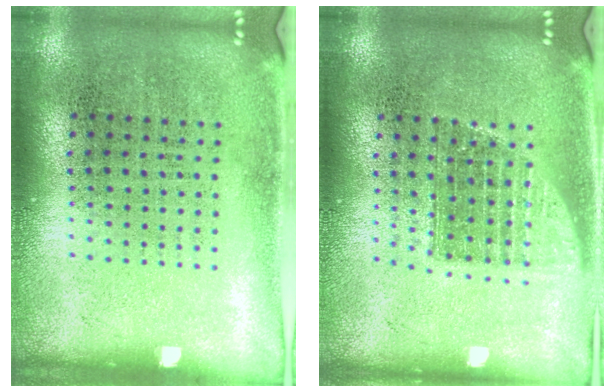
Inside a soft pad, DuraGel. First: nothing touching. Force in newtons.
{"total": 1.2, "press": 1.0, "slide": 0.7}